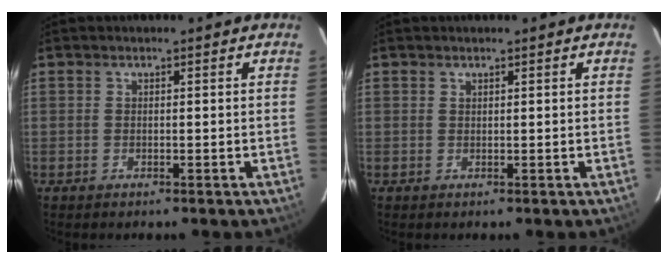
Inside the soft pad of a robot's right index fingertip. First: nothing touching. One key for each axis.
{"total": 0.0}